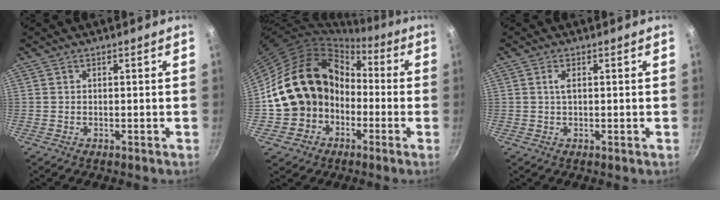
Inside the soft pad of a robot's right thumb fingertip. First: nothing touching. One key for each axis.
{"total": 16.9, "fx": -2.3, "fy": 14.5, "fz": 8.3, "tx": -0.110, "ty": 0.059, "tz": -0.026}
{"total": 1.6, "fx": 0.3, "fy": 0.5, "fz": 1.5, "tx": -0.033, "ty": 0.002, "tz": 0.005}